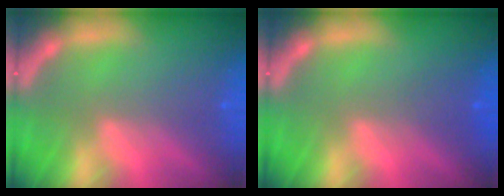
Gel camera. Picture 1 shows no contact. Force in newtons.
{"total": 1.5}